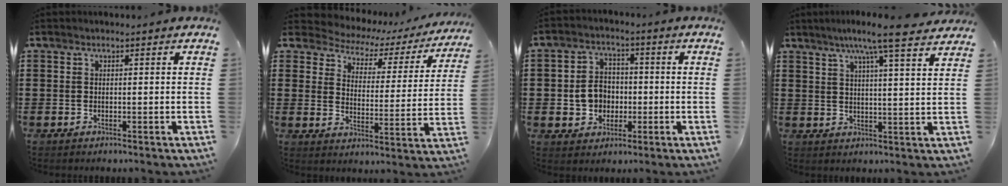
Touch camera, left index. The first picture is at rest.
{"total": 2.9, "force": [2.5, 1.5, 0.7], "torque": [-0.036, -0.022, 0.031]}
{"total": 5.6, "force": [-0.6, 4.9, 2.7], "torque": [-0.056, 0.010, -0.014]}
{"total": 7.5, "force": [5.9, -0.3, 4.6], "torque": [-0.098, -0.019, 0.099]}